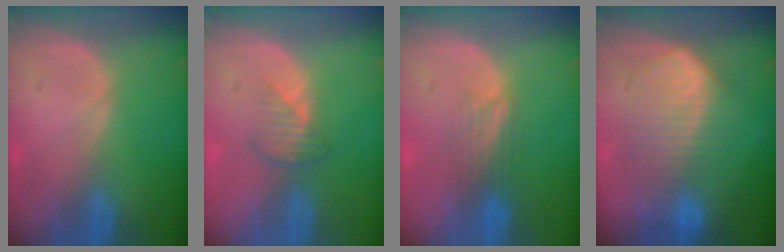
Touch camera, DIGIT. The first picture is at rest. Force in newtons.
{"total": 2.7, "press": 2.6, "slide": 0.7}
{"total": 3.9, "press": 3.1, "slide": 2.3}
{"total": 9.4, "press": 9.4, "slide": 0.2}